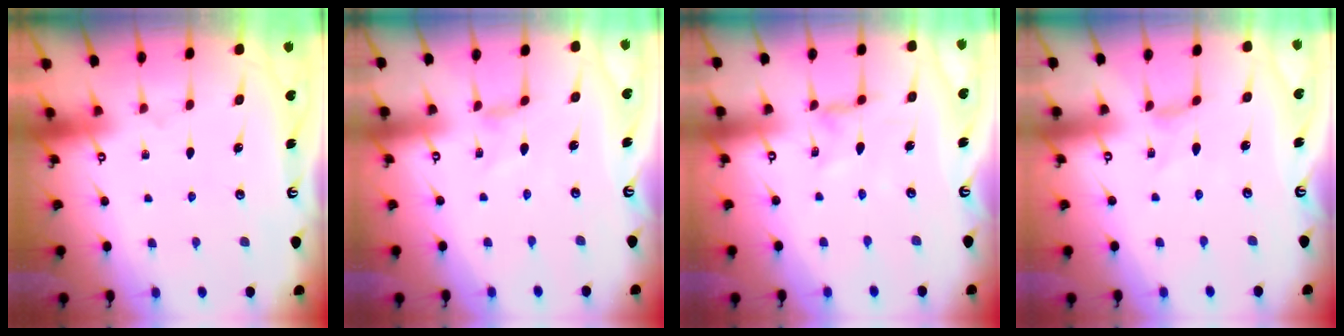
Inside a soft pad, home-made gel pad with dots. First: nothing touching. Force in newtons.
{"total": 0.0}
{"total": 0.9, "press": 0.8, "slide": 0.3}
{"total": 0.0}